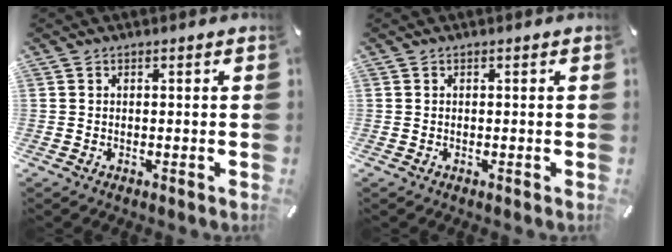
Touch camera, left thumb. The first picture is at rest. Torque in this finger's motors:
{"motor_torque": [-0.02, 0.02, 0.00, 0.01, 0.00]}